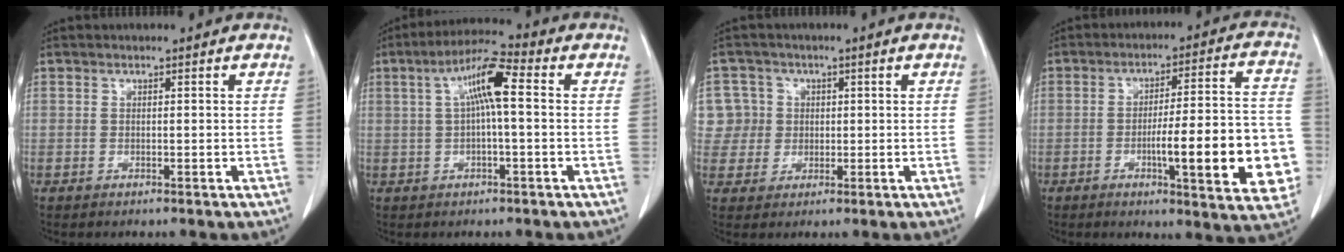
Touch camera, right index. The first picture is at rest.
{"total": 8.0, "force": [1.6, 1.1, 7.7], "torque": [-0.146, 0.024, 0.024]}
{"total": 6.6, "force": [1.3, 6.4, 0.1], "torque": [0.005, 0.022, 0.030]}
{"total": 17.3, "force": [-4.4, 2.9, 16.5], "torque": [-0.183, 0.019, -0.051]}